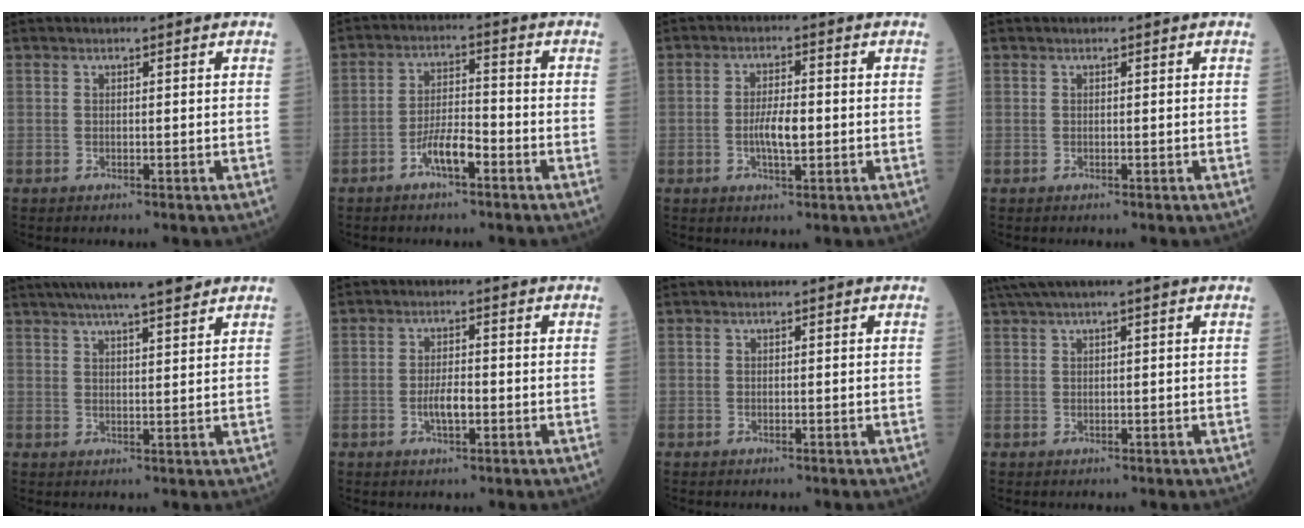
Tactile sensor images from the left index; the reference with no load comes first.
{"total": 5.1, "force": [-3.1, 1.2, 3.9], "torque": [-0.078, 0.005, -0.060]}
{"total": 4.3, "force": [-0.8, 1.1, 4.0], "torque": [-0.079, -0.002, -0.017]}
{"total": 0.0}
{"total": 11.9, "force": [9.7, 1.0, 6.8], "torque": [-0.108, 0.026, 0.136]}
{"total": 3.2, "force": [-1.0, 1.0, 2.9], "torque": [-0.057, 0.001, -0.018]}
{"total": 0.0}
{"total": 4.3, "force": [3.2, -0.5, 2.9], "torque": [-0.056, 0.032, 0.058]}